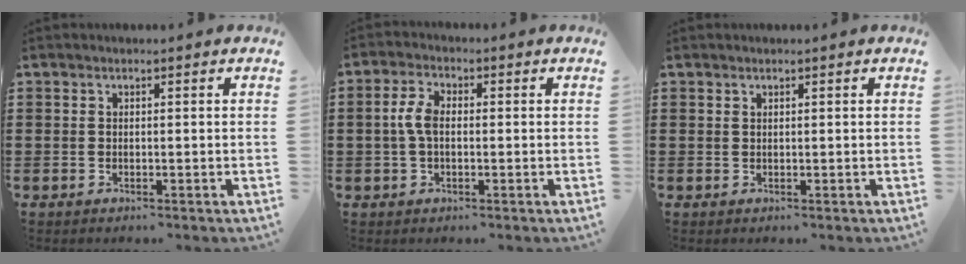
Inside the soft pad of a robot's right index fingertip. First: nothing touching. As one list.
[{"total": 4.3, "force": [0.1, 2.4, 3.6], "torque": [-0.087, 0.004, -0.005]}, {"total": 0.5, "force": [0.4, 0.3, 0.1], "torque": [-0.002, 0.002, 0.008]}]